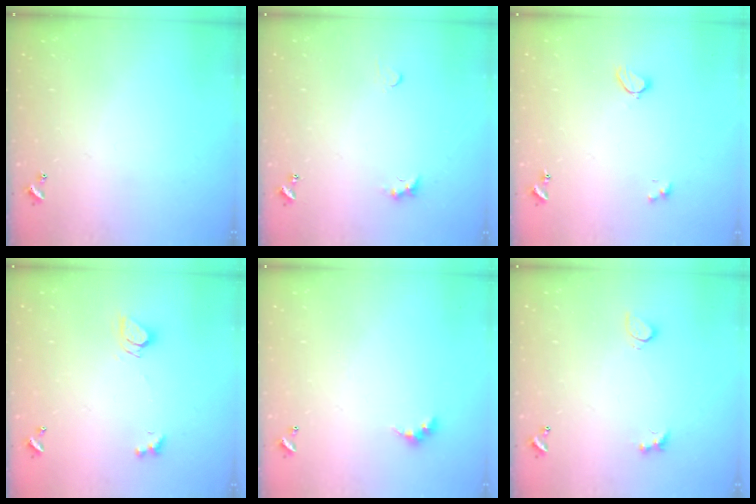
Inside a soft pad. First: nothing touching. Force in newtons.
{"total": 3.7, "press": 3.6, "slide": 0.5}
{"total": 1.9, "press": 1.9, "slide": 0.6}
{"total": 3.6, "press": 3.6, "slide": 0.4}
{"total": 2.4, "press": 2.4, "slide": 0.5}
{"total": 3.1, "press": 2.8, "slide": 1.3}